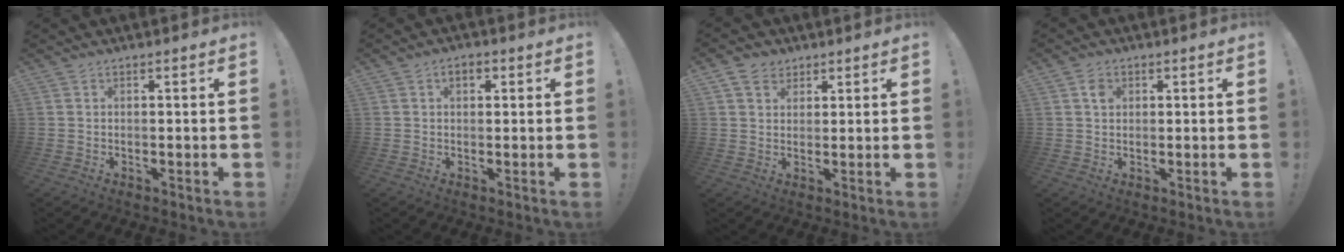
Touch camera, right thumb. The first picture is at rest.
{"total": 2.7, "force": [0.8, 1.7, 2.0], "torque": [-0.031, 0.004, 0.012]}
{"total": 5.5, "force": [2.9, 4.2, 2.1], "torque": [-0.036, -0.007, 0.056]}
{"total": 2.8, "force": [0.9, 2.2, 1.5], "torque": [-0.016, -0.001, 0.012]}